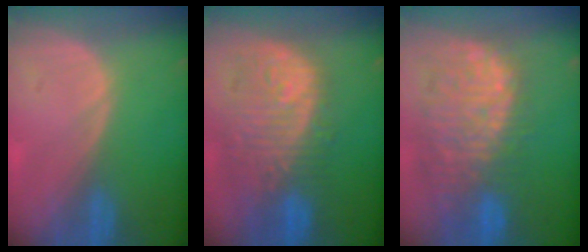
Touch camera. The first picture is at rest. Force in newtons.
{"total": 12.0, "press": 10.7, "slide": 5.5}
{"total": 12.5, "press": 11.0, "slide": 5.9}